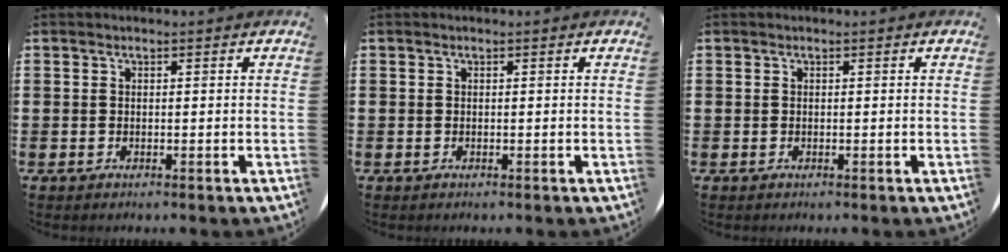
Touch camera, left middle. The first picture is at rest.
{"total": 0.0}
{"total": 0.0}